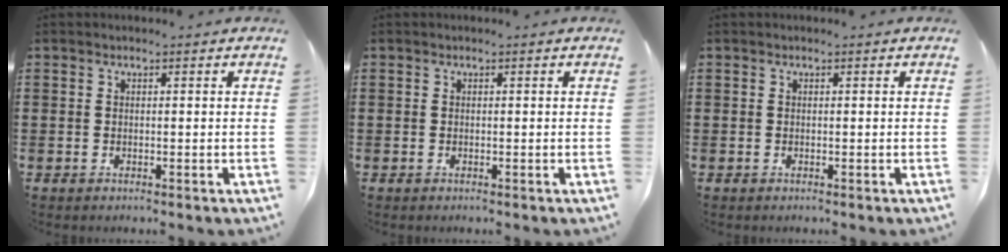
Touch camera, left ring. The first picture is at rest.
{"total": 0.0}
{"total": 0.0}